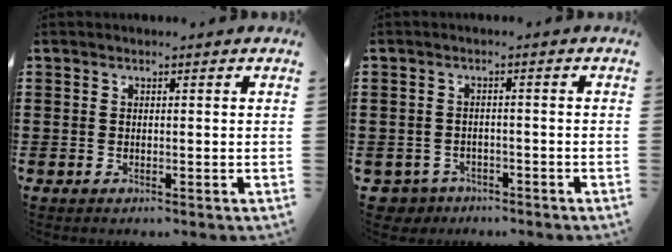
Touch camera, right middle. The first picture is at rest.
{"total": 2.4, "force": [-2.3, 0.9, -0.2], "torque": [-0.014, -0.004, -0.054]}